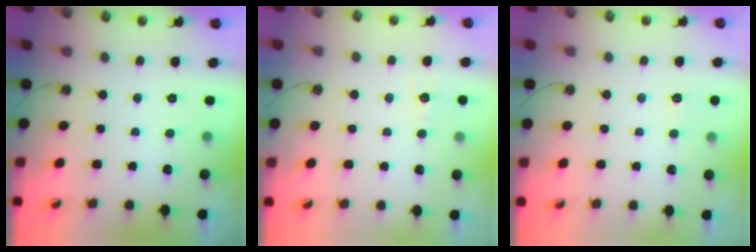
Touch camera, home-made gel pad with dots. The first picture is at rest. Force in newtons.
{"total": 6.3, "press": 6.3, "slide": 0.6}
{"total": 2.3, "press": 2.3, "slide": 0.3}